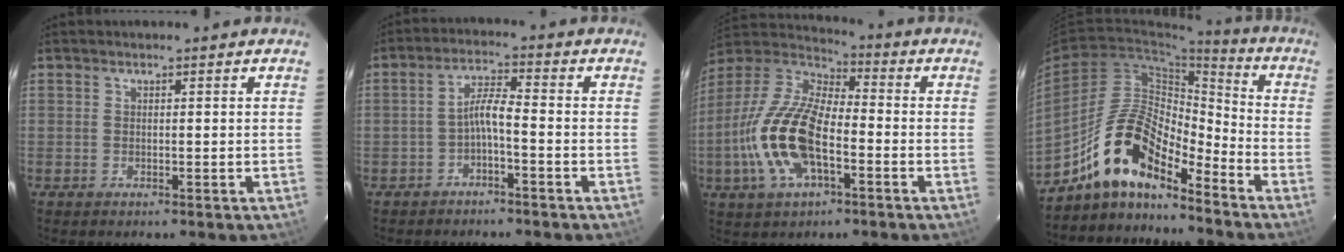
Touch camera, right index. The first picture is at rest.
{"total": 3.8, "force": [-2.0, 0.3, 3.2], "torque": [-0.073, 0.012, -0.036]}
{"total": 18.0, "force": [-5.2, 8.1, 15.2], "torque": [-0.324, -0.005, -0.105]}
{"total": 14.0, "force": [-10.9, 4.4, 7.6], "torque": [-0.139, 0.021, -0.211]}